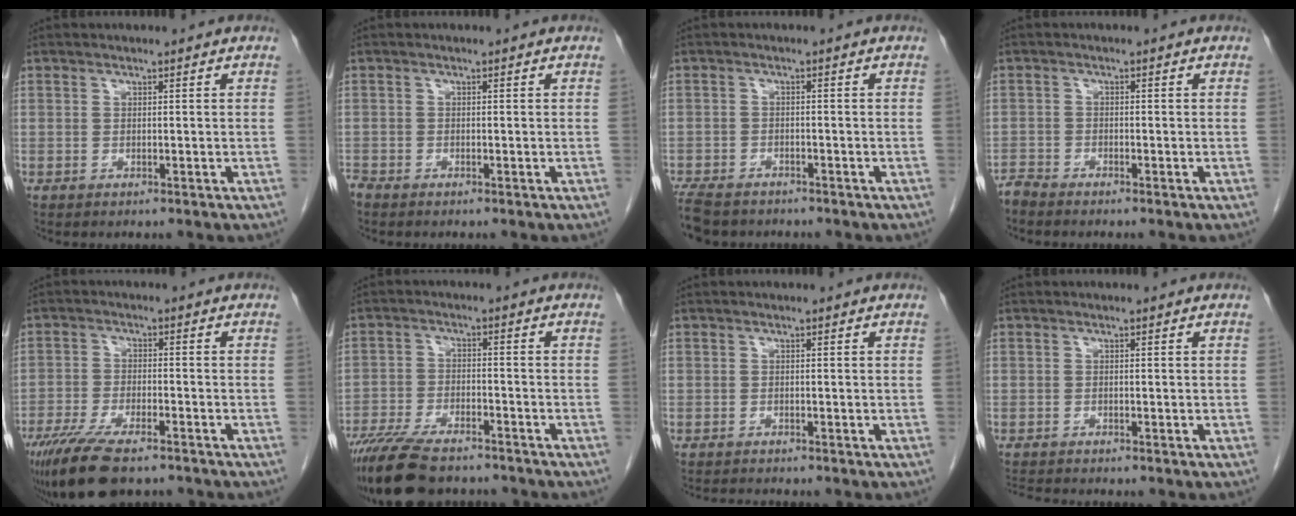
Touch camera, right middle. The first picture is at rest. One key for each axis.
{"total": 1.0, "fx": -1.0, "fy": 0.1, "fz": 0.1, "tx": -0.008, "ty": -0.003, "tz": -0.021}
{"total": 8.2, "fx": -6.7, "fy": 3.5, "fz": 3.3, "tx": -0.069, "ty": -0.013, "tz": -0.106}
{"total": 1.8, "fx": -1.8, "fy": -0.1, "fz": 0.0, "tx": 0.000, "ty": -0.007, "tz": -0.038}
{"total": 12.2, "fx": -9.1, "fy": 3.2, "fz": 7.4, "tx": -0.130, "ty": -0.024, "tz": -0.150}
{"total": 12.1, "fx": -10.0, "fy": 3.1, "fz": 6.1, "tx": -0.107, "ty": -0.021, "tz": -0.163}
{"total": 1.7, "fx": -1.7, "fy": -0.1, "fz": 0.3, "tx": -0.006, "ty": -0.006, "tz": -0.026}
{"total": 2.3, "fx": -2.3, "fy": -0.1, "fz": 0.3, "tx": -0.008, "ty": -0.011, "tz": -0.040}